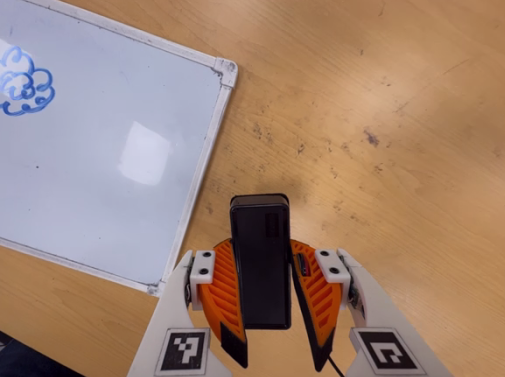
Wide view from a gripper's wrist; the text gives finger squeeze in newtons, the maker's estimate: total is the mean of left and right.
{"total": 9.4, "left": 8.1, "right": 10.8}